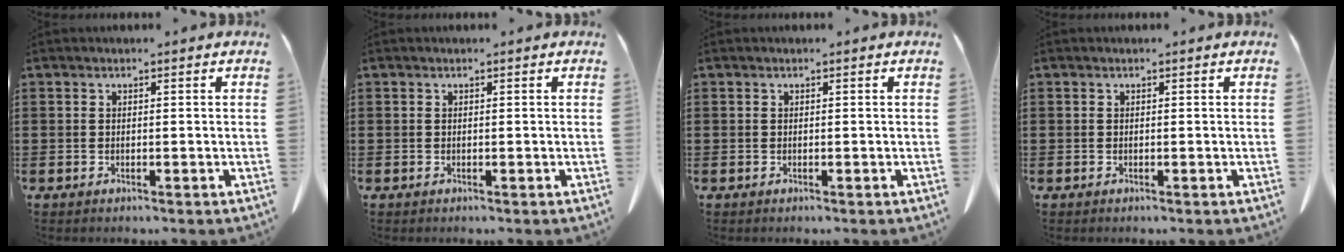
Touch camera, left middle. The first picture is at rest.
{"total": 0.0}
{"total": 0.0}
{"total": 0.0}